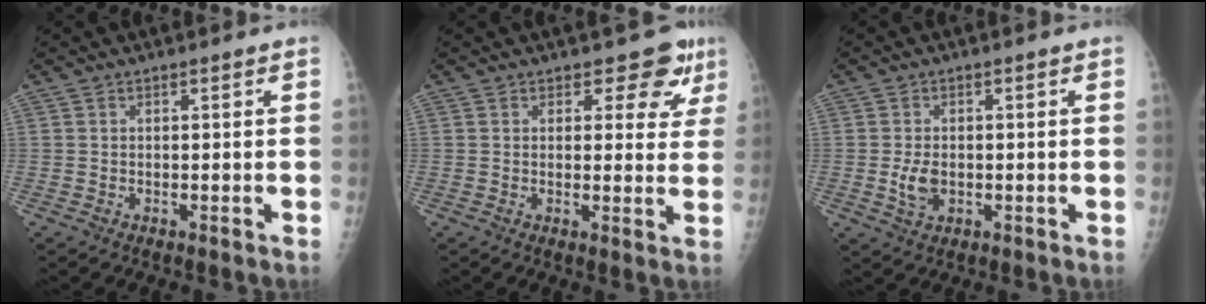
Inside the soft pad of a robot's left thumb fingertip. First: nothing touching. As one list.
[{"total": 6.0, "force": [3.9, 3.6, 2.8], "torque": [0.004, -0.020, 0.041]}, {"total": 4.1, "force": [-0.7, 2.6, 3.1], "torque": [-0.056, 0.003, -0.008]}]